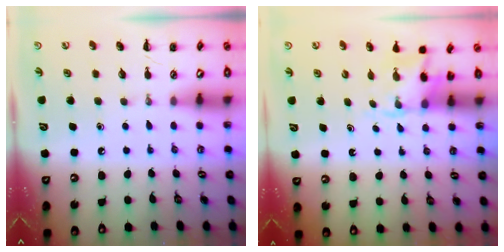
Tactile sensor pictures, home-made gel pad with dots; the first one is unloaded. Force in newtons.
{"total": 2.8, "press": 2.6, "slide": 1.0}